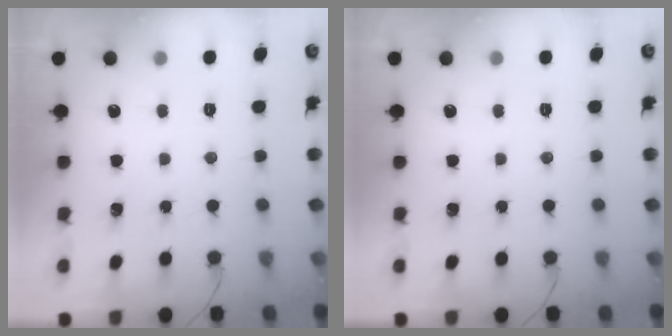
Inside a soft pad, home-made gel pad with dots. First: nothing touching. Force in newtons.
{"total": 0.0}